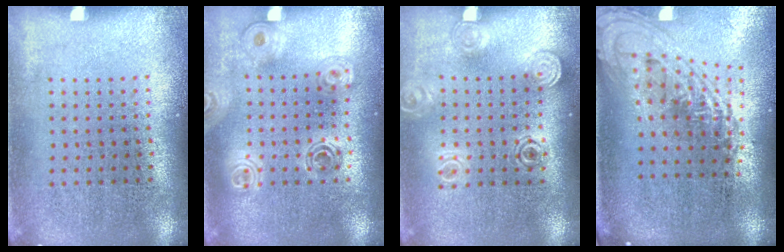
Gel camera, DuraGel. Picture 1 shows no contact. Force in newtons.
{"total": 1.7, "press": 1.5, "slide": 0.8}
{"total": 1.4, "press": 1.2, "slide": 0.7}
{"total": 2.2, "press": 1.6, "slide": 1.5}